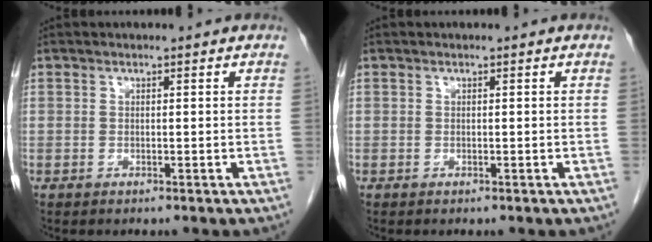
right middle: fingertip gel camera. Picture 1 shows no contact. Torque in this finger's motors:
{"motor_torque": [0.26, -0.18, 0.02, 0.00]}